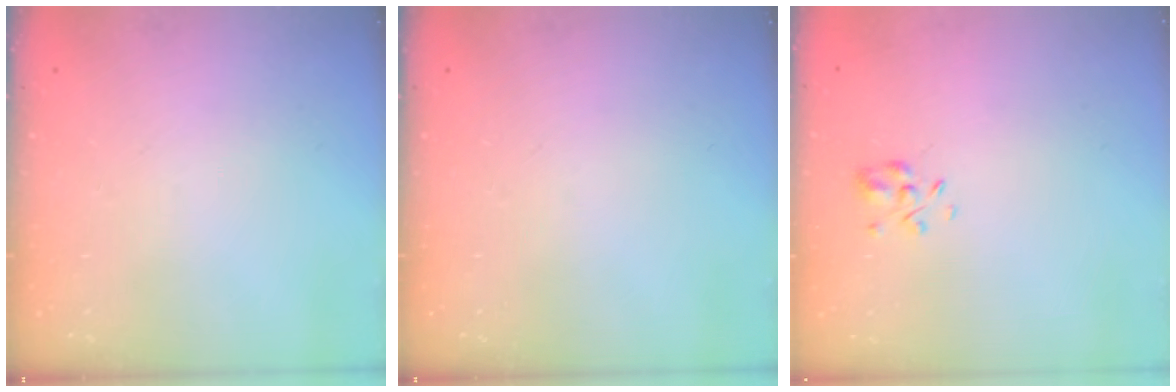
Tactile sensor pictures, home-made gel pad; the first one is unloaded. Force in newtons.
{"total": 0.0}
{"total": 4.3, "press": 4.0, "slide": 1.7}